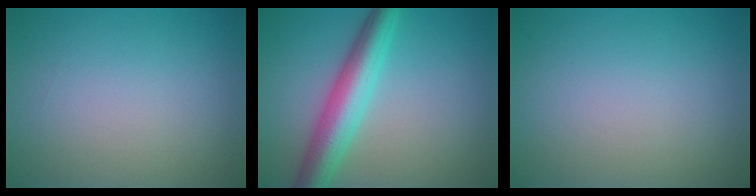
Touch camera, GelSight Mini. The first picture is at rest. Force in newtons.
{"total": 5.8, "press": 5.8, "slide": 0.3}
{"total": 0.0}